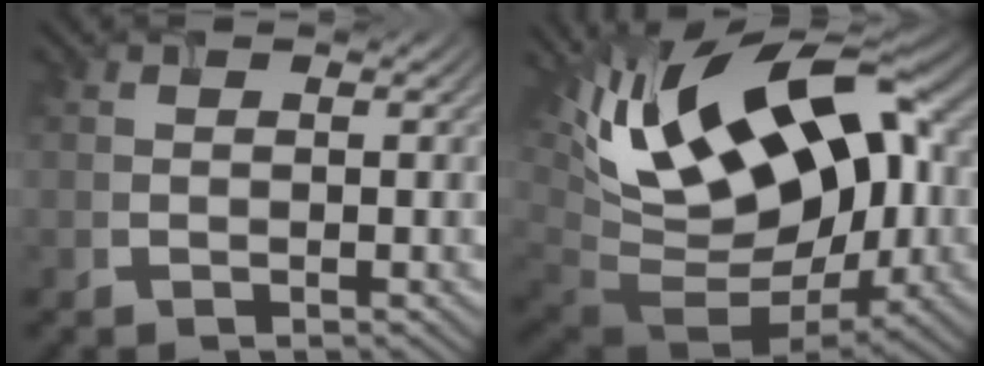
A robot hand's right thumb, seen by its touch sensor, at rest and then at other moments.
{"total": 19.9, "force": [4.8, 11.1, 15.8], "torque": [-0.285, 0.005, 0.090]}